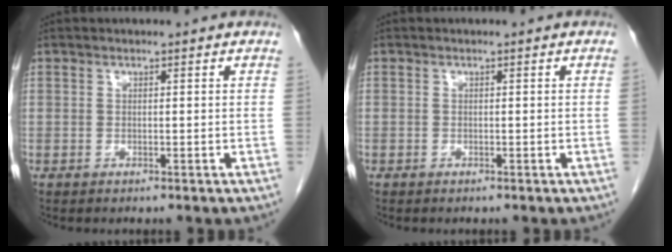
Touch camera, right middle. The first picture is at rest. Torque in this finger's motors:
{"motor_torque": [0.96, -1.18, -0.03, -0.21]}